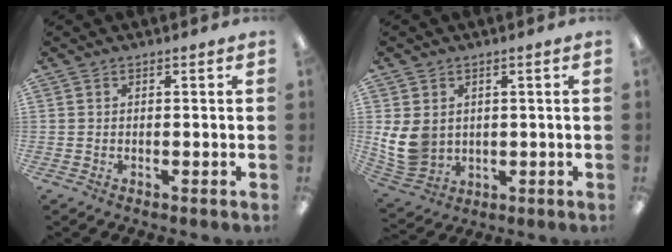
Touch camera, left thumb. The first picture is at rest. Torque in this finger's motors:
{"motor_torque": [0.00, 0.35, 0.42, -0.42, 0.04]}